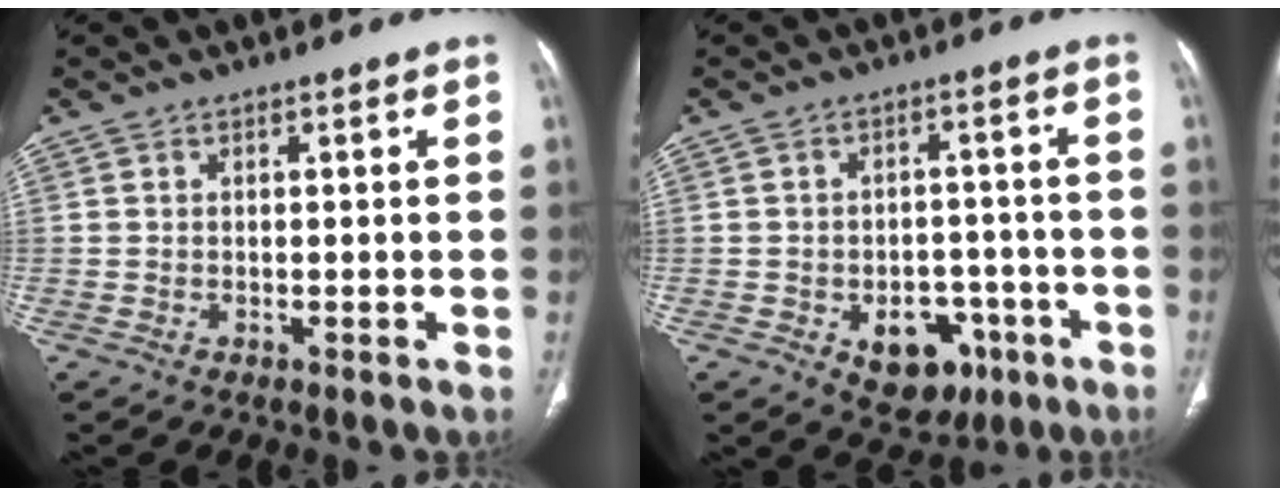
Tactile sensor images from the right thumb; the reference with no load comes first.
{"total": 10.2, "force": [-4.3, 7.1, 5.9], "torque": [-0.044, 0.030, -0.046]}